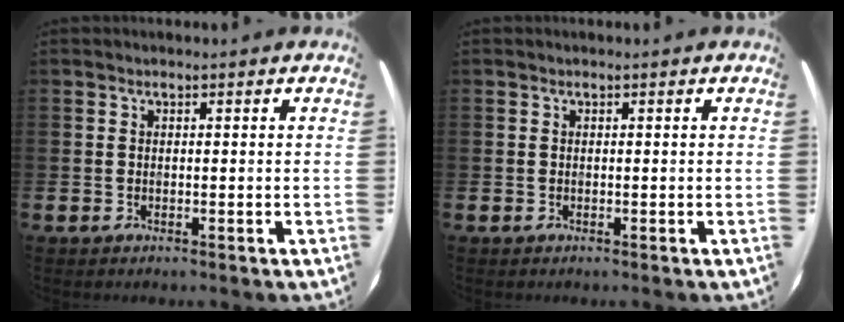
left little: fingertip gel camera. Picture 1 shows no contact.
{"total": 0.0}